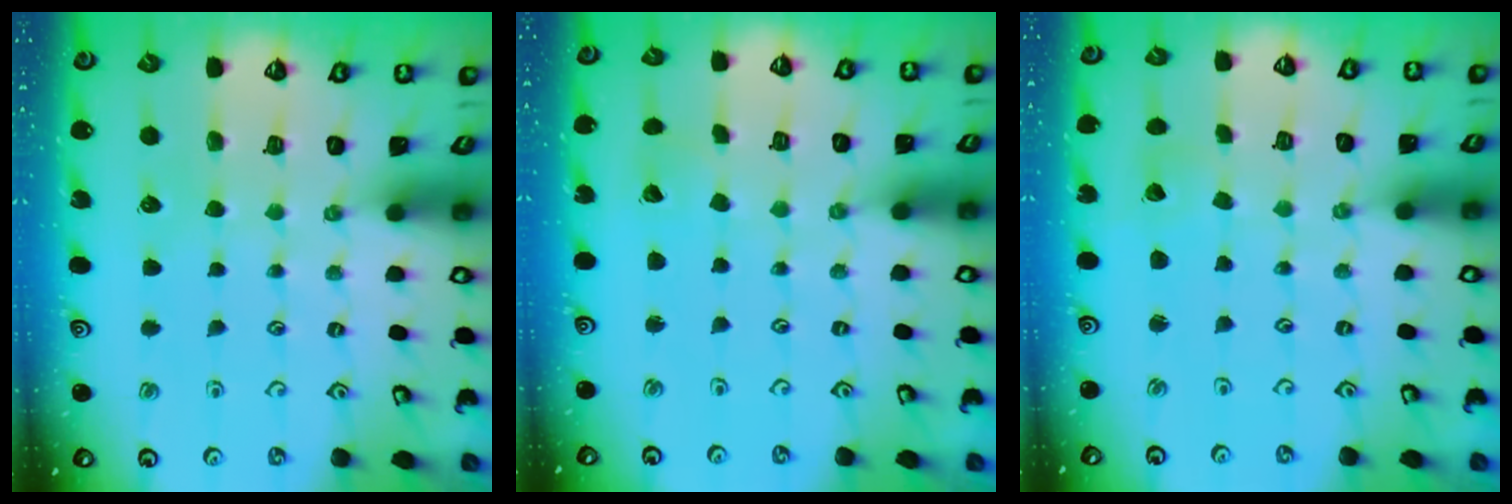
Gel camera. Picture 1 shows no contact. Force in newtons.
{"total": 2.7, "press": 2.7, "slide": 0.2}
{"total": 1.6, "press": 1.6, "slide": 0.1}